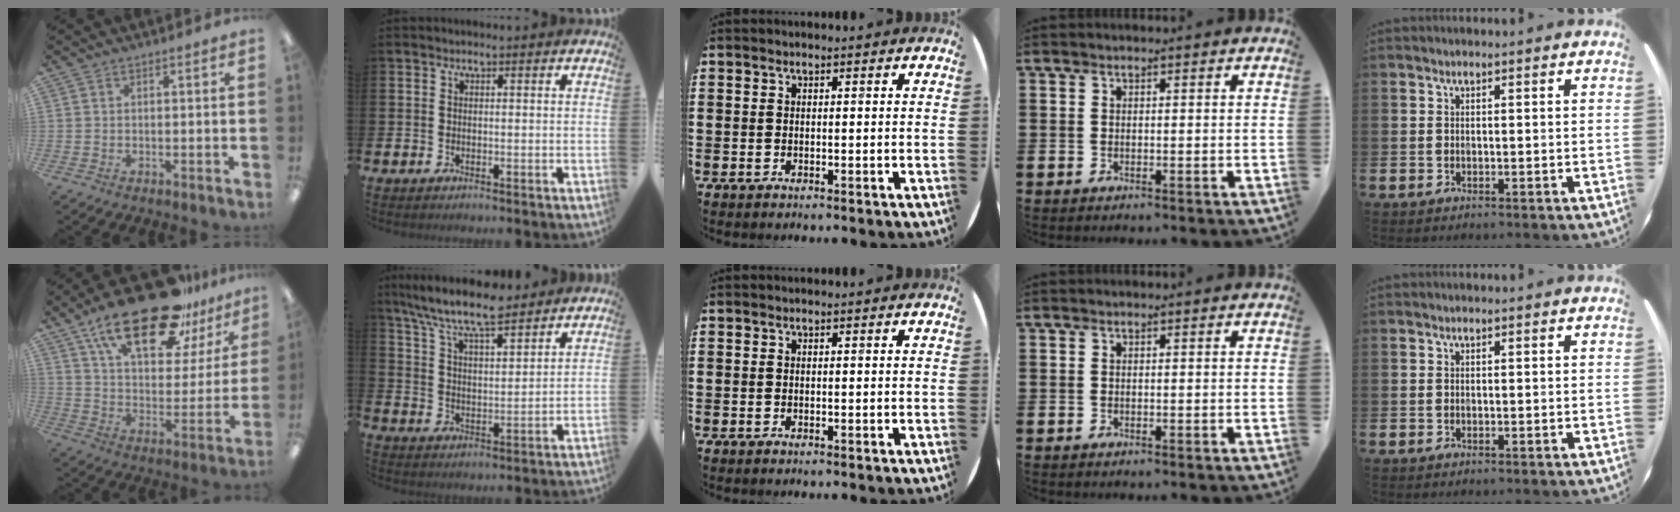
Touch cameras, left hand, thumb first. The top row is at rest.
{"thumb": {"total": 24.1, "force": [16.6, 9.5, 14.6], "torque": [-0.233, -0.094, 0.281]}, "index": {"total": 8.9, "force": [8.0, 1.3, 3.7], "torque": [-0.098, -0.040, 0.145]}}